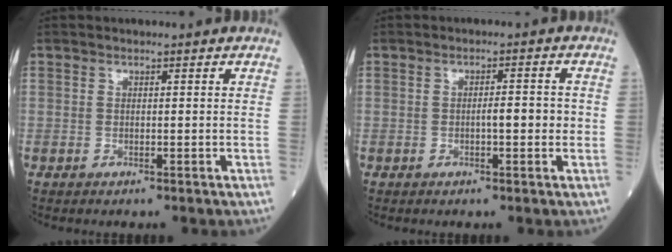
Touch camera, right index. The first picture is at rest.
{"total": 3.0, "force": [-0.4, 0.7, 2.9], "torque": [-0.043, 0.005, -0.008]}